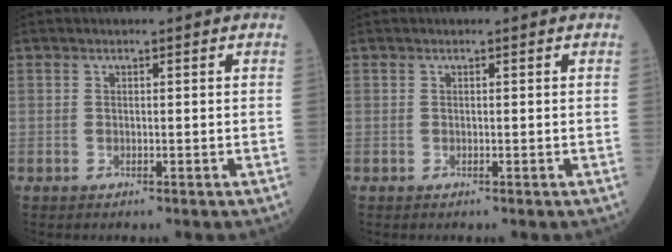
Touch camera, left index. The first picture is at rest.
{"total": 0.0}